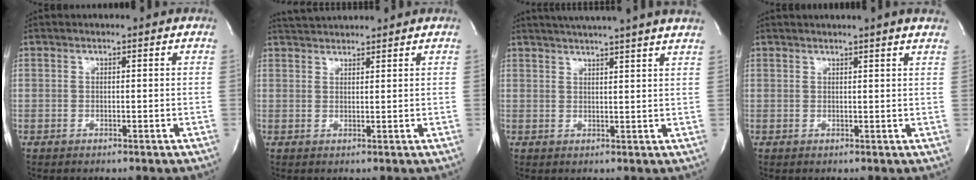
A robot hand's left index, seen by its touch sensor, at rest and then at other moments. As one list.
[{"total": 4.1, "force": [4.0, 0.1, 0.6], "torque": [-0.017, 0.029, 0.073]}, {"total": 15.0, "force": [13.2, -0.8, 6.9], "torque": [-0.120, 0.006, 0.165]}, {"total": 5.8, "force": [5.2, -0.9, 2.5], "torque": [-0.033, 0.012, 0.048]}]